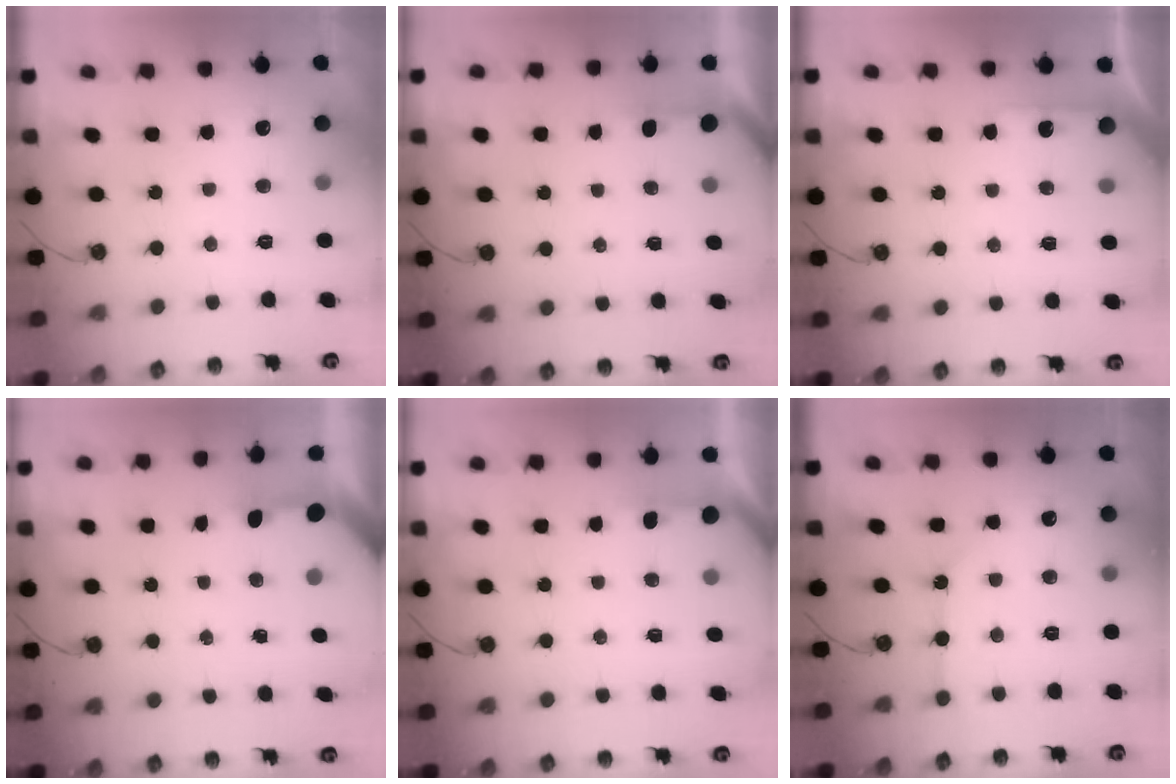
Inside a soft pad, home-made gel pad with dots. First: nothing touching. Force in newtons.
{"total": 1.2, "press": 1.2, "slide": 0.2}
{"total": 4.0, "press": 3.9, "slide": 0.5}
{"total": 3.4, "press": 3.4, "slide": 0.4}
{"total": 2.5, "press": 2.5, "slide": 0.2}
{"total": 3.6, "press": 3.6, "slide": 0.5}